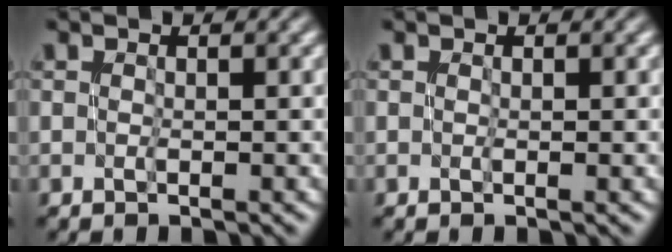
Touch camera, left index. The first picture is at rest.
{"total": 0.0}